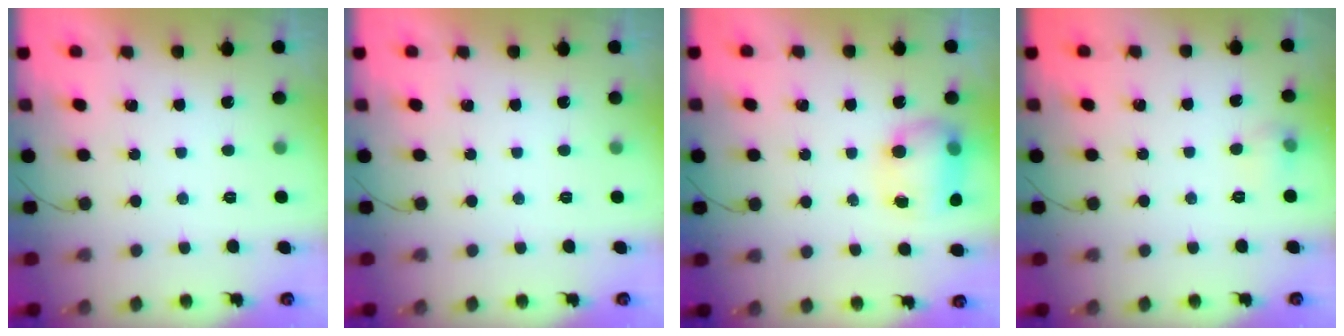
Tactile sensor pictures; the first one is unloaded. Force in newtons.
{"total": 0.0}
{"total": 12.1, "press": 9.7, "slide": 7.2}
{"total": 6.3, "press": 4.8, "slide": 4.0}